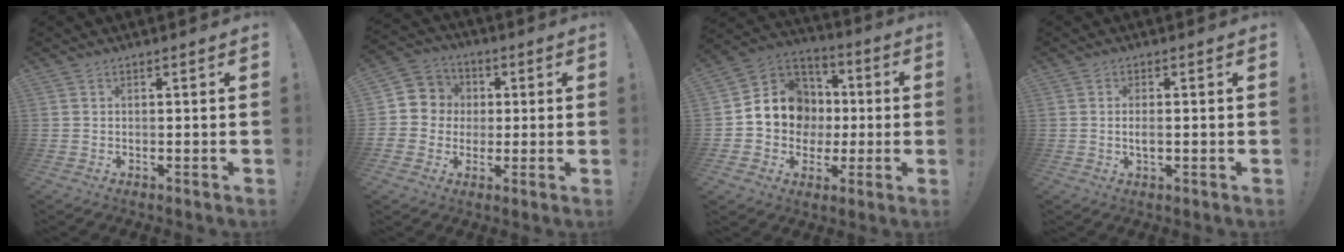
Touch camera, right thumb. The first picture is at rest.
{"total": 8.2, "force": [-0.6, 8.0, 1.7], "torque": [-0.033, 0.013, -0.005]}
{"total": 13.6, "force": [0.4, 12.4, 5.6], "torque": [-0.064, 0.003, 0.023]}
{"total": 2.5, "force": [-0.3, 1.0, 2.3], "torque": [-0.038, 0.003, -0.006]}